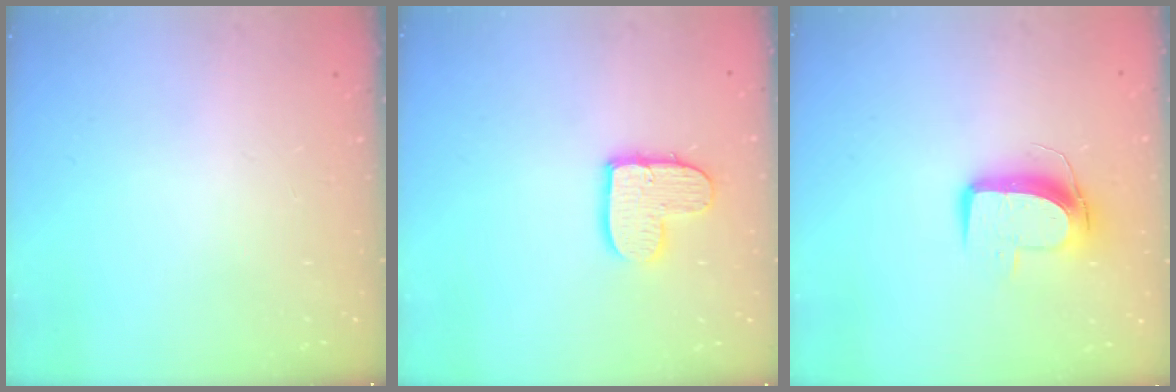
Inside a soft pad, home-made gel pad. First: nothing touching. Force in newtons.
{"total": 10.1, "press": 10.1, "slide": 0.7}
{"total": 10.0, "press": 9.9, "slide": 0.8}